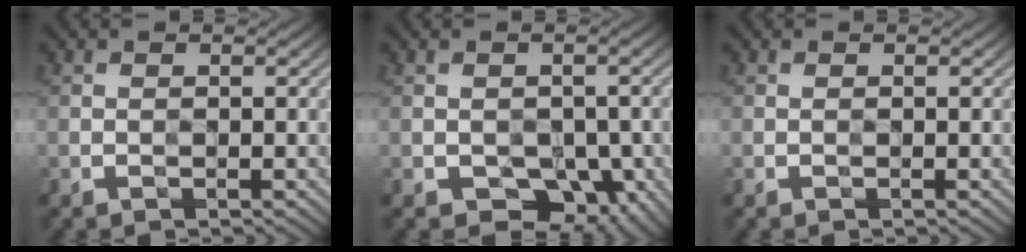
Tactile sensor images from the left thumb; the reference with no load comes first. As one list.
[{"total": 6.9, "force": [-2.9, 5.2, 3.4], "torque": [-0.029, -0.002, -0.038]}, {"total": 0.0}]